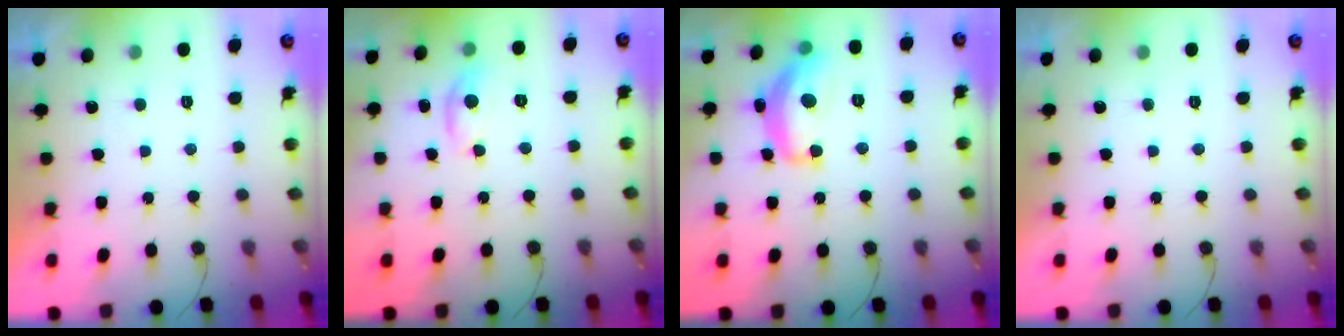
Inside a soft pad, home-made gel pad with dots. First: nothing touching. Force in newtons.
{"total": 6.3, "press": 6.3, "slide": 0.4}
{"total": 14.2, "press": 14.1, "slide": 1.0}
{"total": 0.0}